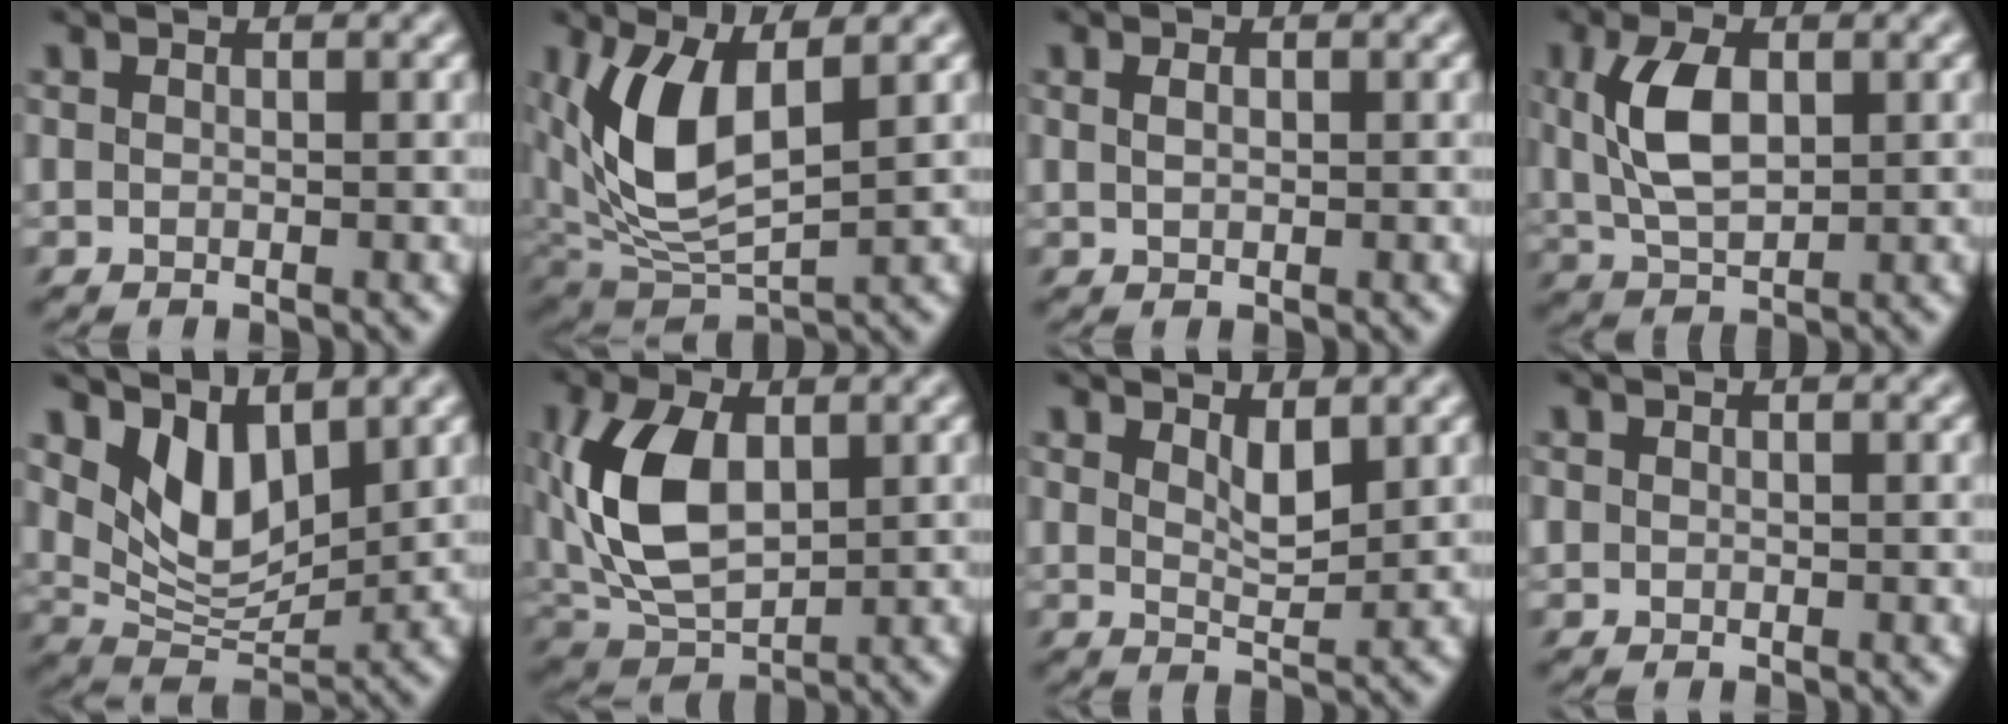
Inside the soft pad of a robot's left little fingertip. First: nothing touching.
{"total": 7.4, "force": [1.0, 2.5, 6.9], "torque": [-0.147, -0.003, 0.012]}
{"total": 1.0, "force": [0.0, 0.6, 0.9], "torque": [-0.016, 0.000, 0.002]}
{"total": 5.1, "force": [0.6, 2.4, 4.4], "torque": [-0.086, 0.008, 0.007]}
{"total": 5.5, "force": [2.9, 2.3, 4.1], "torque": [-0.076, -0.013, 0.047]}
{"total": 8.1, "force": [0.6, 4.3, 6.8], "torque": [-0.150, 0.008, 0.001]}
{"total": 2.2, "force": [1.1, 0.5, 1.9], "torque": [-0.039, -0.005, 0.021]}
{"total": 0.5, "force": [-0.1, 0.5, 0.2], "torque": [-0.007, 0.000, -0.001]}